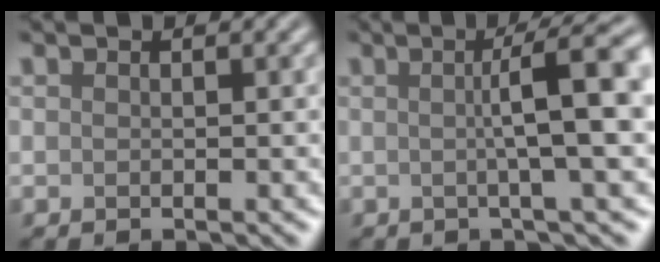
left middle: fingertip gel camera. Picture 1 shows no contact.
{"total": 8.0, "force": [0.8, 1.4, 7.8], "torque": [-0.098, 0.018, 0.009]}